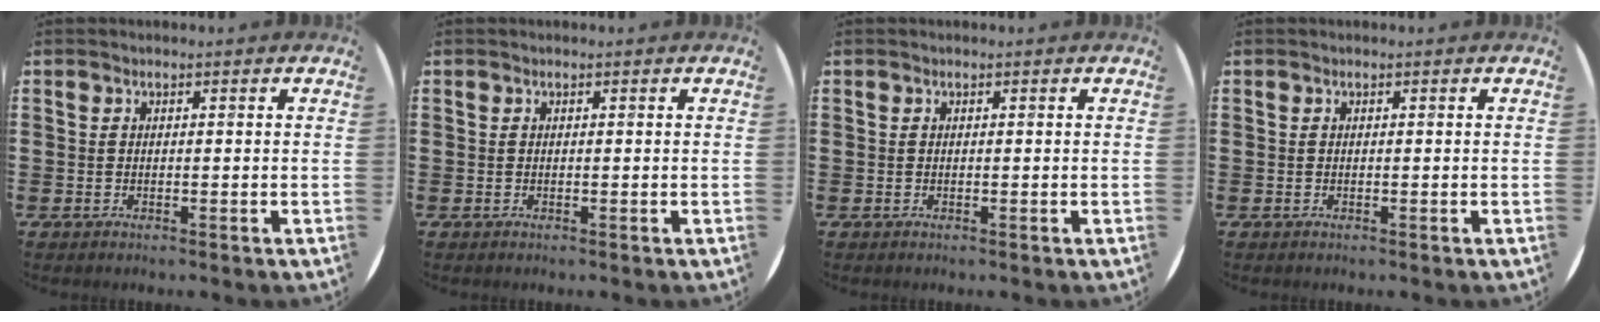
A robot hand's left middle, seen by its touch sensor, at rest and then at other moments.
{"total": 0.0}
{"total": 0.0}
{"total": 0.0}